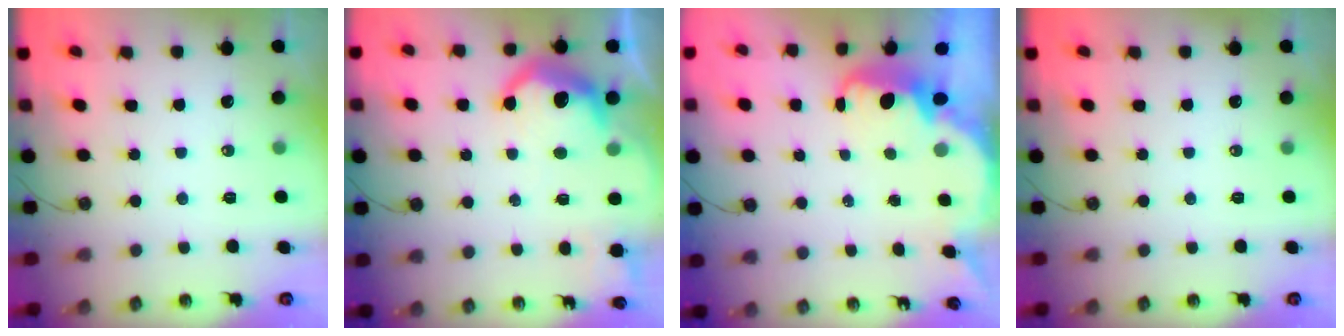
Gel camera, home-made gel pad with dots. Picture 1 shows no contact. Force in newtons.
{"total": 12.2, "press": 12.2, "slide": 1.1}
{"total": 3.8, "press": 3.7, "slide": 0.4}
{"total": 0.0}